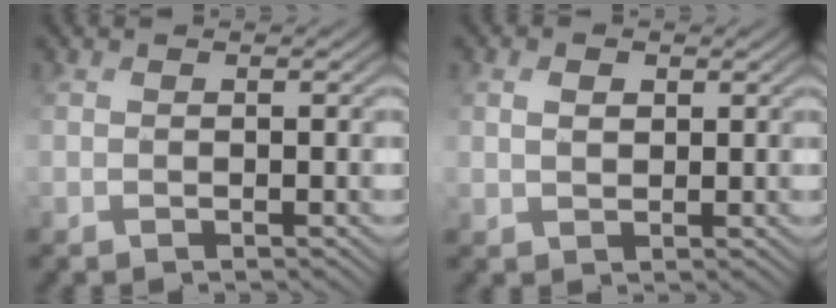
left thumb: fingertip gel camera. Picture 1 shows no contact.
{"total": 1.6, "force": [1.2, 1.1, 0.2], "torque": [-0.009, 0.007, 0.026]}